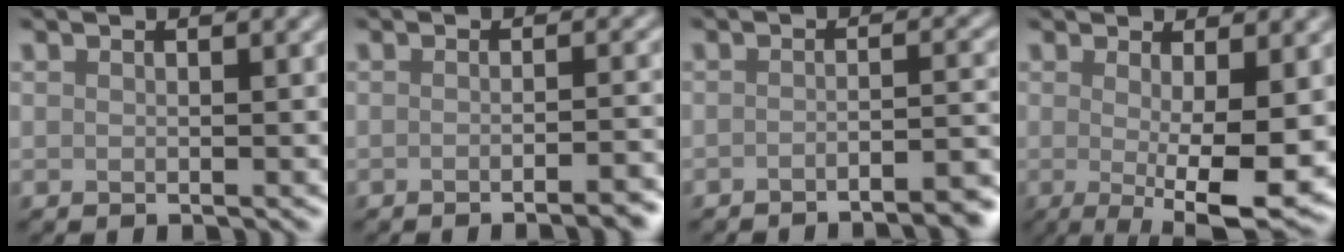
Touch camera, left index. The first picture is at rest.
{"total": 3.7, "force": [-2.2, 0.9, 2.8], "torque": [-0.023, 0.009, -0.034]}
{"total": 4.4, "force": [-3.4, 0.9, 2.7], "torque": [-0.025, 0.010, -0.049]}
{"total": 7.9, "force": [-0.7, 1.8, 7.7], "torque": [-0.107, -0.017, -0.007]}